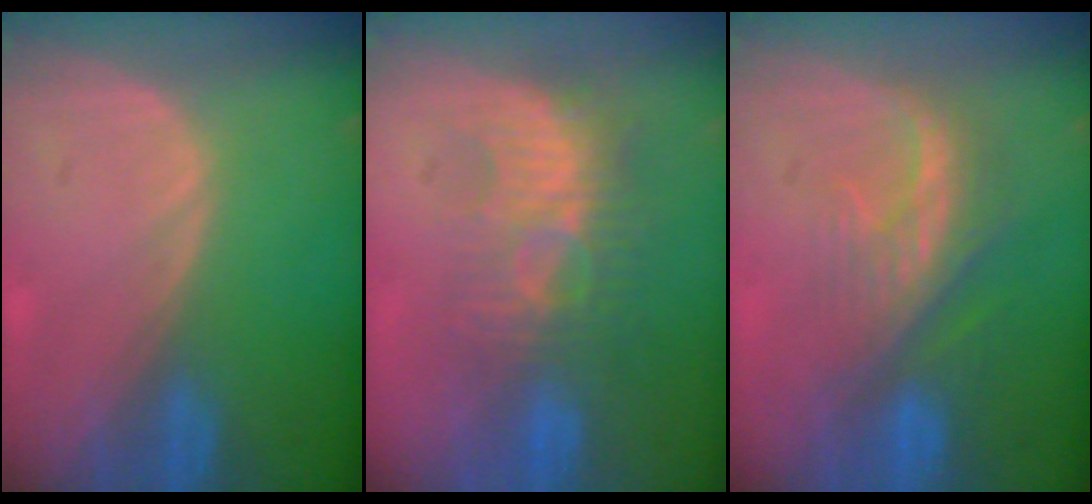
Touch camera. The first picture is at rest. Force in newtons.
{"total": 8.7, "press": 8.1, "slide": 3.2}
{"total": 8.1, "press": 7.3, "slide": 3.4}